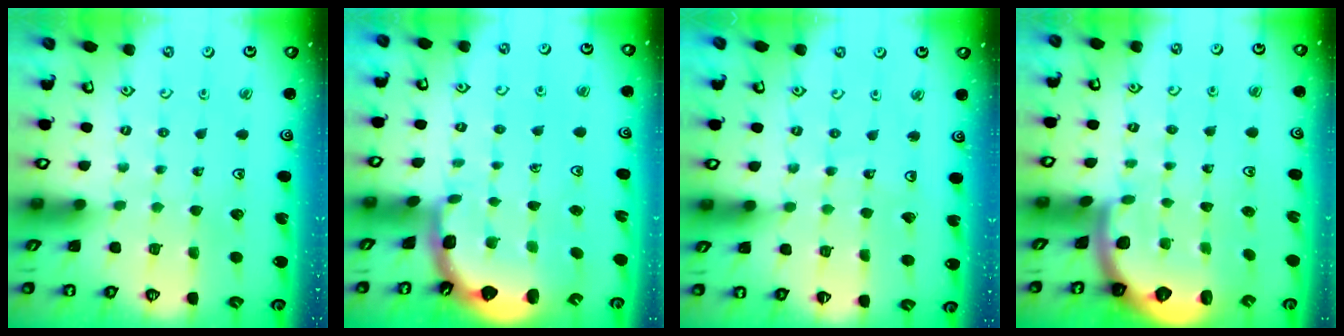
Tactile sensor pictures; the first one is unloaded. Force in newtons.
{"total": 2.4, "press": 1.7, "slide": 1.8}
{"total": 3.2, "press": 3.2, "slide": 0.3}
{"total": 1.6, "press": 1.6, "slide": 0.1}